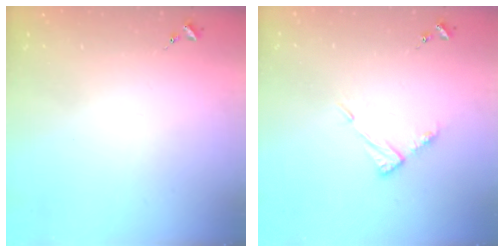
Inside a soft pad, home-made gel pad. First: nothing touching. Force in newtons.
{"total": 7.4, "press": 7.4, "slide": 0.6}